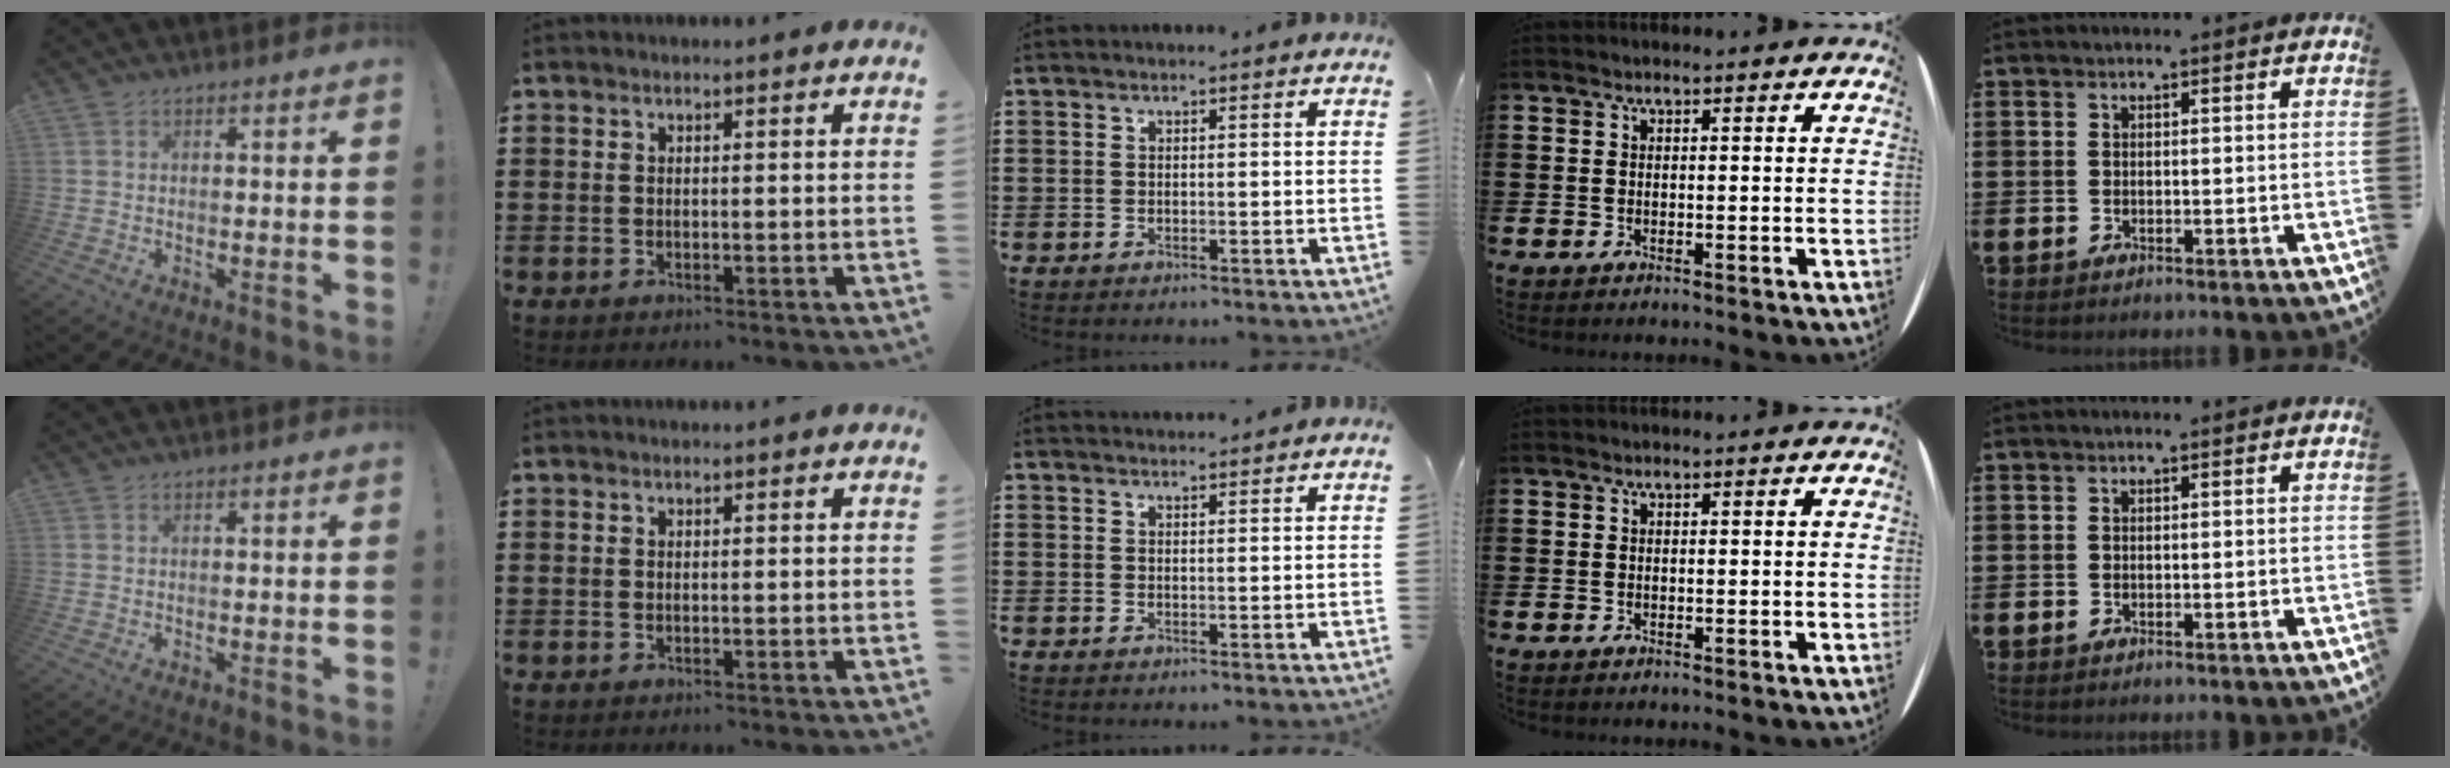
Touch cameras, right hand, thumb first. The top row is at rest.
{"middle": {"total": 1.6, "force": [1.6, 0.2, 0.0], "torque": [0.004, -0.001, 0.028]}}